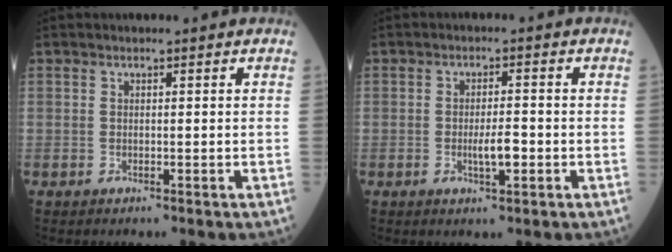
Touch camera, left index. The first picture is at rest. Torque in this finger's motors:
{"motor_torque": [0.42, -0.05, 0.09, 0.06]}